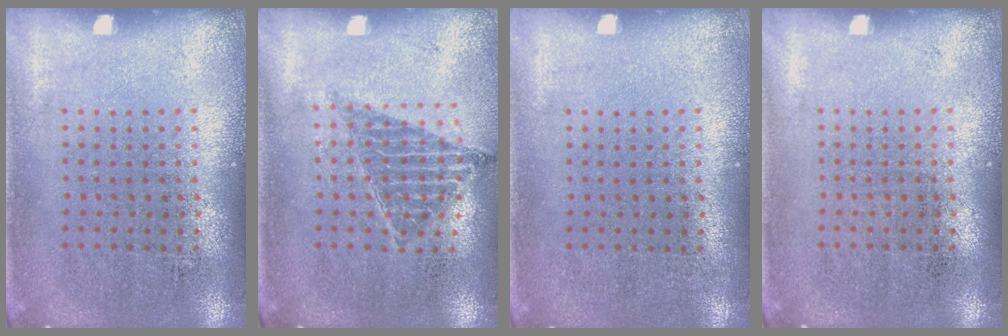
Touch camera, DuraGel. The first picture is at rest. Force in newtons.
{"total": 0.8, "press": 0.8, "slide": 0.1}
{"total": 0.0}
{"total": 0.0}